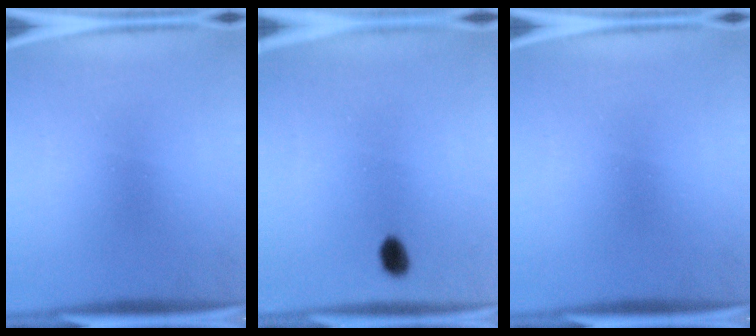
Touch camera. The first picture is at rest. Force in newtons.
{"total": 2.7}
{"total": 0.0}